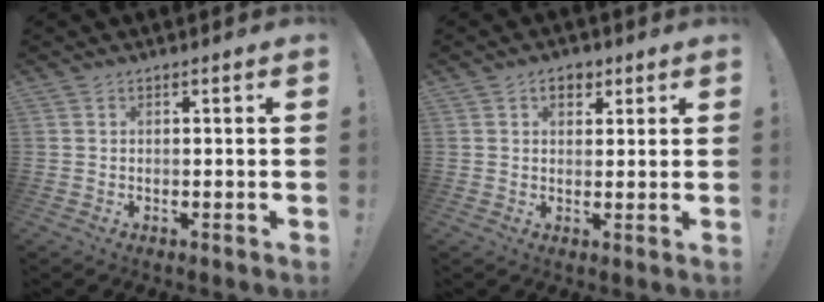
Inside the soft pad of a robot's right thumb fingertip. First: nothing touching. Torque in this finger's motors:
{"motor_torque": [0.06, 0.91, 0.32, 0.05, -0.04]}